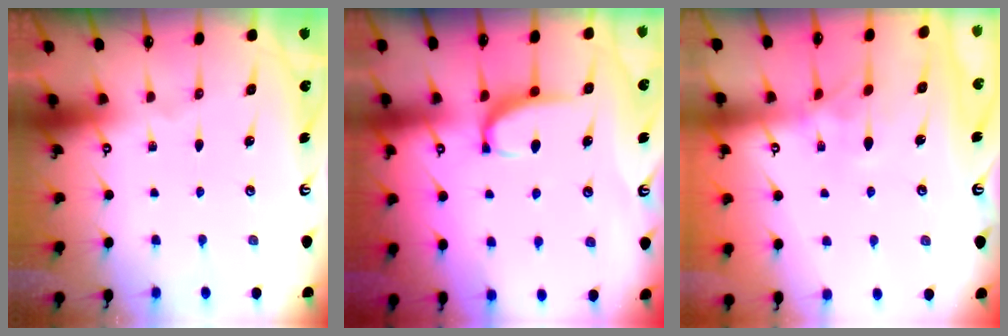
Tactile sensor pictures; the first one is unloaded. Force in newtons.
{"total": 2.9, "press": 2.7, "slide": 0.9}
{"total": 2.3, "press": 2.2, "slide": 0.8}